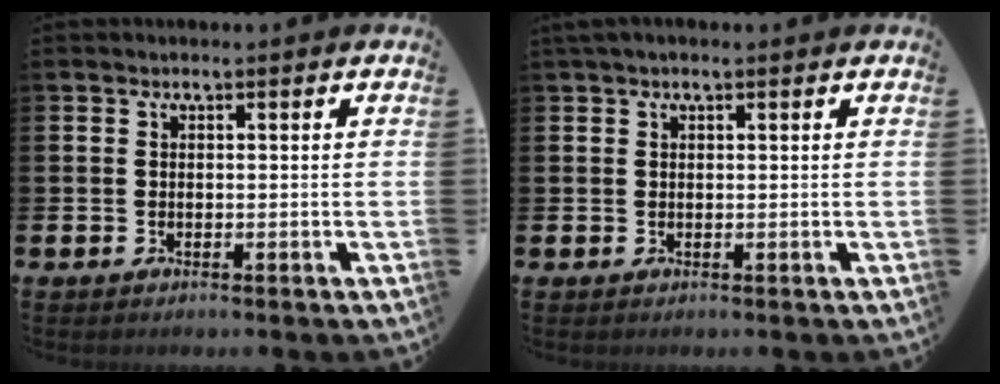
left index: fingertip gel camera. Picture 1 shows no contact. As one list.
[{"total": 1.0, "force": [0.7, 0.3, 0.6], "torque": [-0.002, 0.000, 0.009]}]